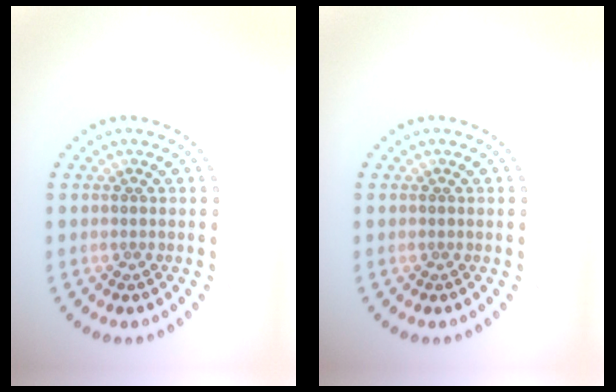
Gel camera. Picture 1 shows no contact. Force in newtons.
{"total": 0.0}